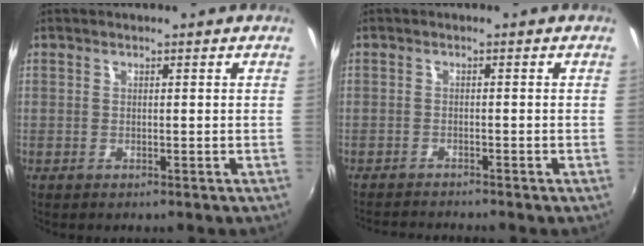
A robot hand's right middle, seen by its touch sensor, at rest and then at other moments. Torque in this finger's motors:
{"motor_torque": [1.00, -1.14, 0.06, 0.04]}